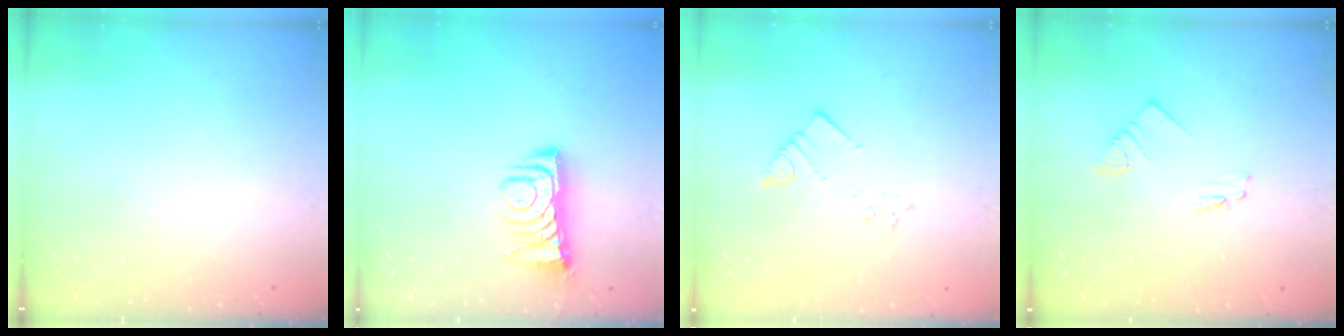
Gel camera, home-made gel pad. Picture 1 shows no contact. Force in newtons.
{"total": 7.0, "press": 7.0, "slide": 0.9}
{"total": 2.8, "press": 2.7, "slide": 0.5}
{"total": 1.2, "press": 1.2, "slide": 0.1}